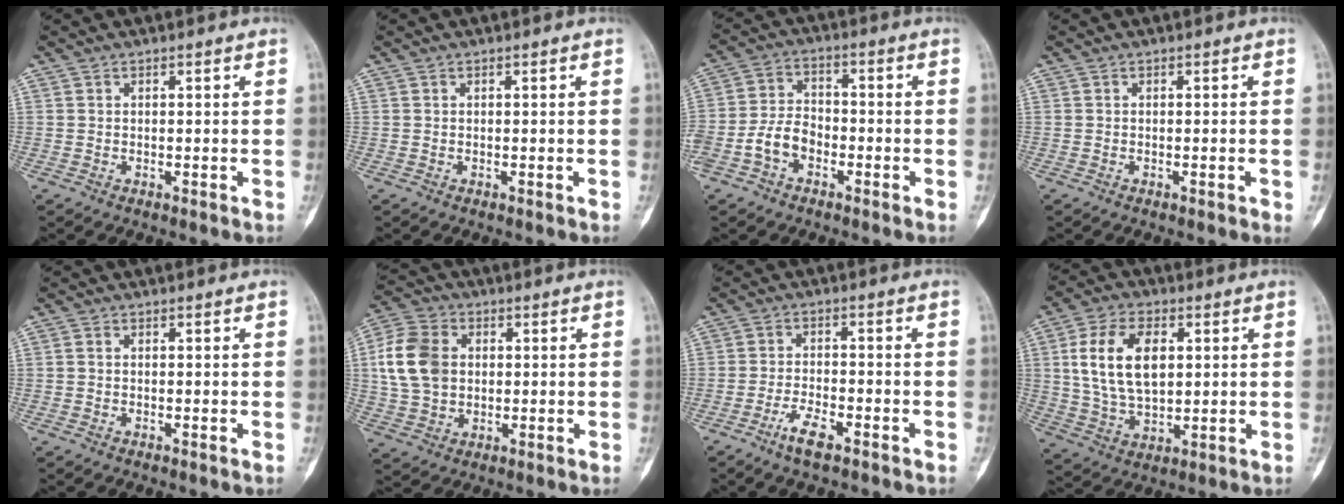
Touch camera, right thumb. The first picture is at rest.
{"total": 0.0}
{"total": 7.8, "force": [-3.3, 5.5, 4.4], "torque": [-0.073, 0.032, -0.066]}
{"total": 0.9, "force": [-0.3, 0.3, 0.8], "torque": [-0.006, -0.001, -0.004]}
{"total": 0.6, "force": [0.0, 0.5, 0.3], "torque": [-0.003, 0.001, -0.003]}
{"total": 12.7, "force": [1.6, 9.7, 8.1], "torque": [-0.141, 0.009, 0.028]}
{"total": 4.3, "force": [-2.9, 1.4, 2.8], "torque": [-0.052, 0.016, -0.055]}
{"total": 14.2, "force": [2.9, 8.6, 11.0], "torque": [-0.189, -0.002, 0.058]}